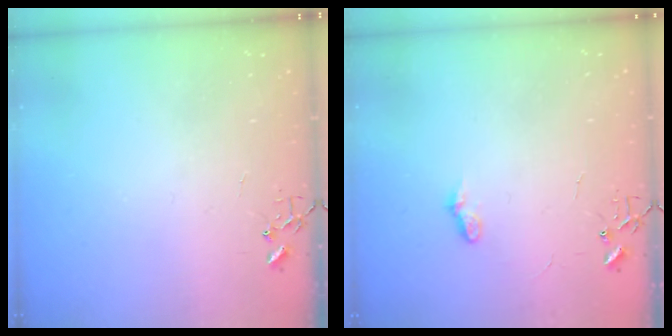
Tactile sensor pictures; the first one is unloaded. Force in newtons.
{"total": 6.1, "press": 6.1, "slide": 0.6}